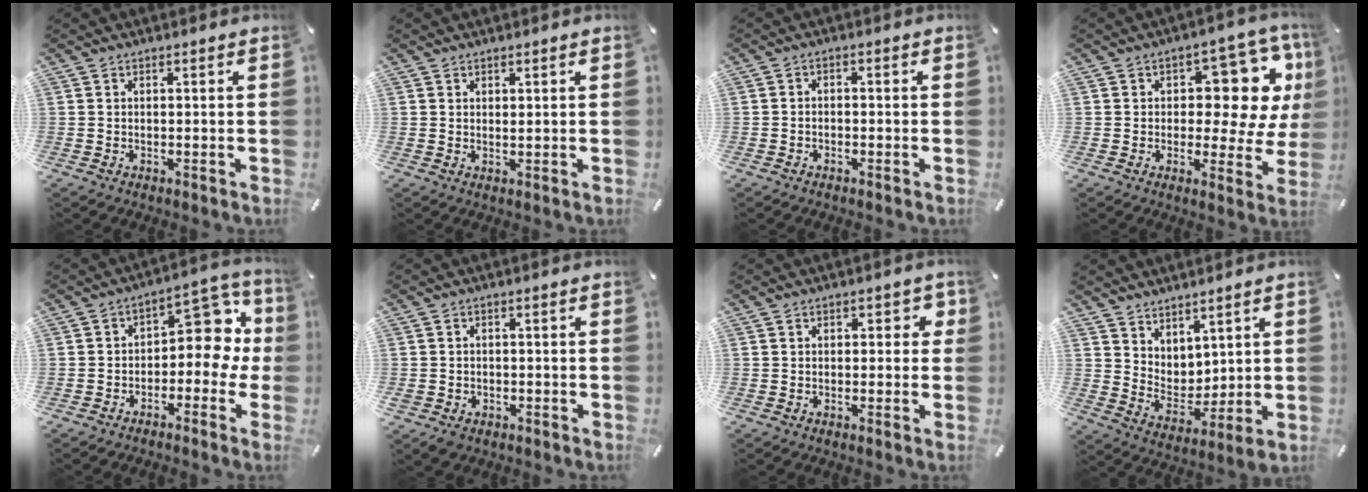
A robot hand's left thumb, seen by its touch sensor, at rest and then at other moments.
{"total": 0.9, "force": [0.9, 0.2, 0.1], "torque": [-0.004, -0.002, 0.017]}
{"total": 1.4, "force": [-1.3, 0.5, 0.5], "torque": [-0.010, 0.005, -0.025]}
{"total": 13.0, "force": [5.4, 7.5, 9.1], "torque": [-0.102, -0.055, 0.090]}
{"total": 11.4, "force": [1.5, 7.2, 8.6], "torque": [-0.098, -0.011, 0.026]}
{"total": 2.5, "force": [-1.2, 2.0, 0.8], "torque": [-0.024, 0.001, -0.027]}
{"total": 2.5, "force": [0.4, 1.7, 1.8], "torque": [-0.012, 0.000, -0.001]}
{"total": 6.3, "force": [5.7, 2.7, -0.3], "torque": [-0.016, -0.055, 0.109]}